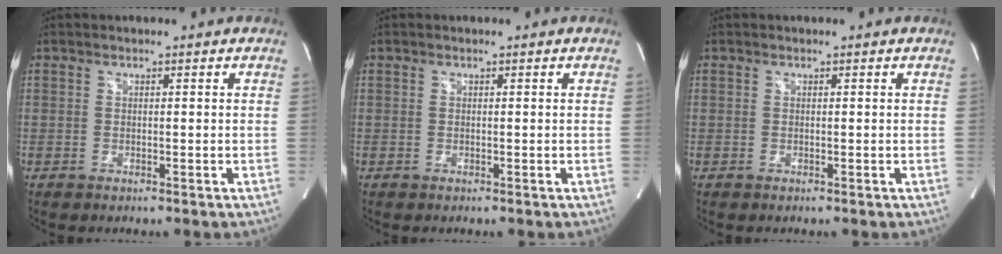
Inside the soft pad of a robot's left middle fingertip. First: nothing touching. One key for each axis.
{"total": 0.0}
{"total": 0.0}